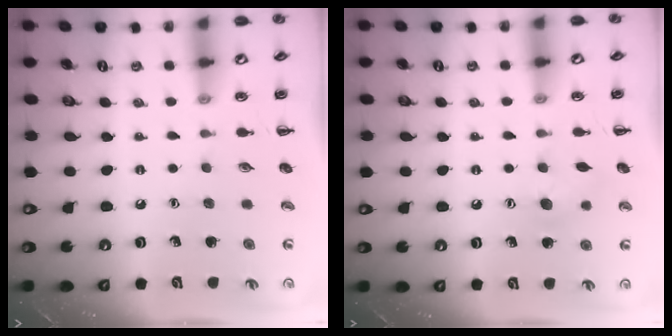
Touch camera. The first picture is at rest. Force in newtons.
{"total": 7.9, "press": 7.7, "slide": 1.4}